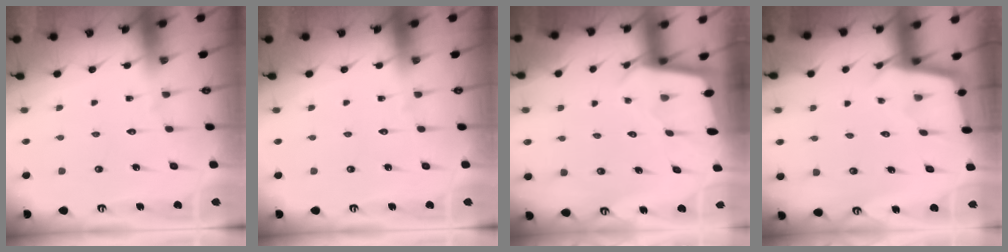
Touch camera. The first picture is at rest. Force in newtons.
{"total": 0.0}
{"total": 2.3, "press": 2.3, "slide": 0.1}
{"total": 2.5, "press": 2.5, "slide": 0.2}